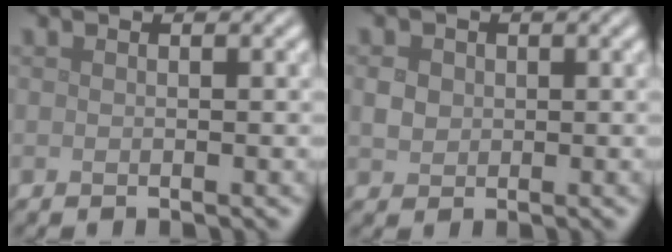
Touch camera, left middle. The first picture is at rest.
{"total": 1.6, "force": [0.2, 1.5, 0.7], "torque": [-0.012, -0.002, 0.004]}